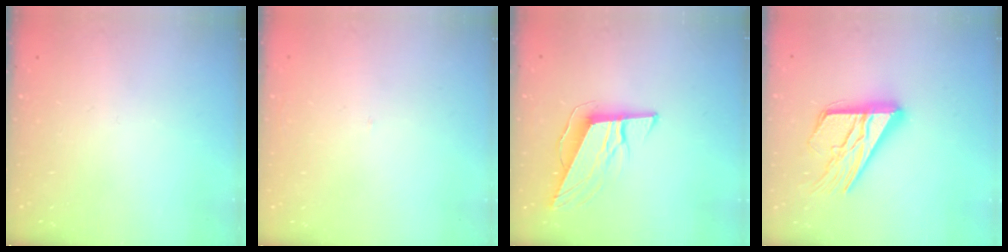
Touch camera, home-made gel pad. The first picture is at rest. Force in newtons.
{"total": 1.7, "press": 1.6, "slide": 0.1}
{"total": 10.8, "press": 10.3, "slide": 3.1}
{"total": 20.0, "press": 20.0, "slide": 1.8}